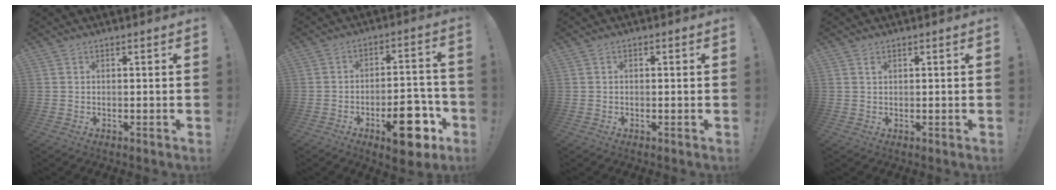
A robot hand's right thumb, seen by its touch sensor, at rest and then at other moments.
{"total": 15.2, "force": [-7.4, 7.1, 11.2], "torque": [-0.124, 0.053, -0.108]}
{"total": 0.5, "force": [-0.3, 0.4, 0.2], "torque": [-0.005, 0.002, -0.005]}
{"total": 0.9, "force": [0.5, 0.6, 0.5], "torque": [-0.004, -0.001, 0.007]}